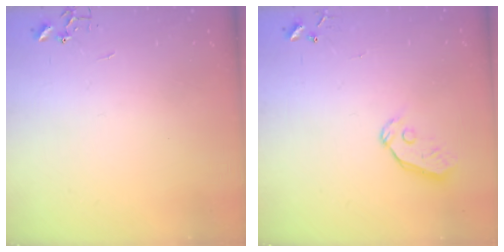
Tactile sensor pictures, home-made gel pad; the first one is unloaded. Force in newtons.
{"total": 4.4, "press": 4.4, "slide": 0.5}